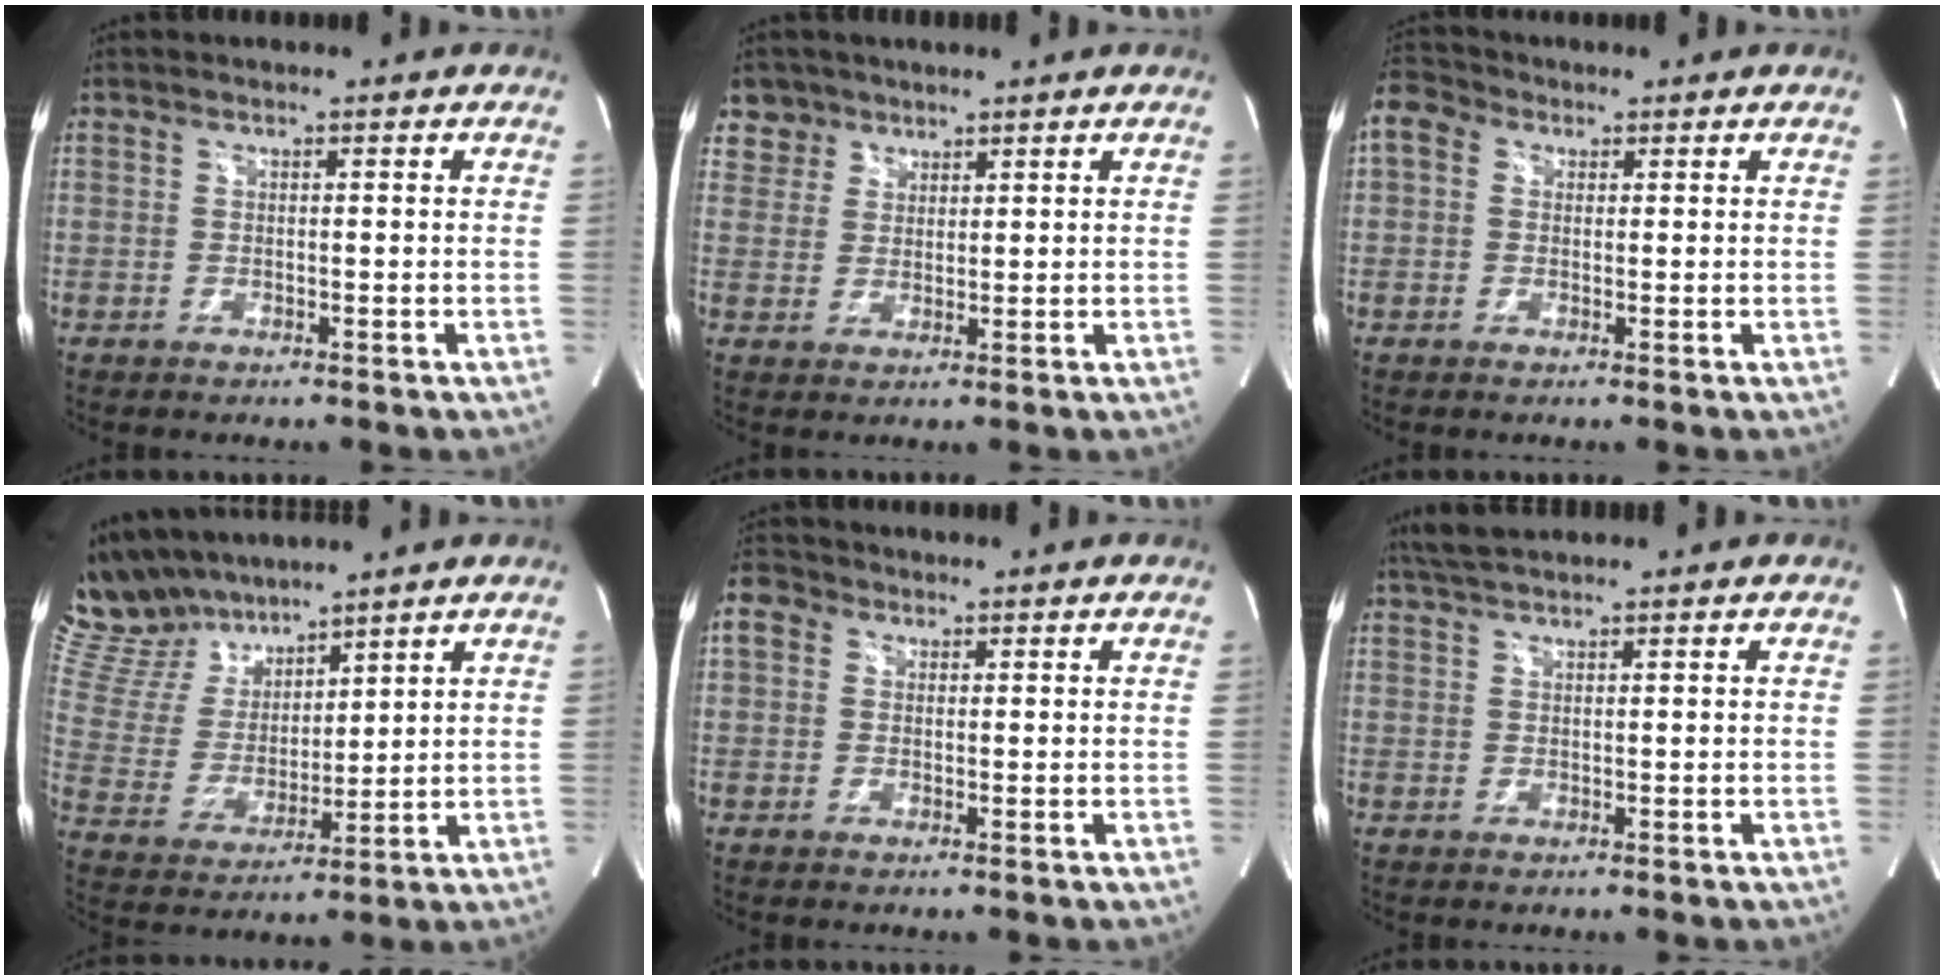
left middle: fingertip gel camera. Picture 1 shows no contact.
{"total": 4.4, "force": [3.0, 3.1, -0.6], "torque": [0.021, 0.004, 0.056]}
{"total": 6.0, "force": [2.1, 4.8, 3.0], "torque": [-0.077, 0.035, 0.037]}
{"total": 12.8, "force": [11.5, 4.4, 3.5], "torque": [-0.089, 0.023, 0.233]}
{"total": 3.4, "force": [1.2, 2.8, 1.5], "torque": [-0.037, 0.022, 0.023]}
{"total": 3.5, "force": [3.1, 0.2, 1.6], "torque": [-0.035, 0.021, 0.061]}